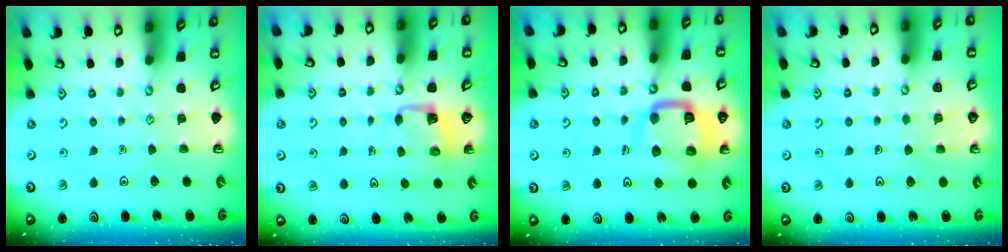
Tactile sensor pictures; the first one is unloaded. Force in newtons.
{"total": 3.8, "press": 3.8, "slide": 0.3}
{"total": 13.8, "press": 13.8, "slide": 1.5}
{"total": 3.7, "press": 3.7, "slide": 0.2}